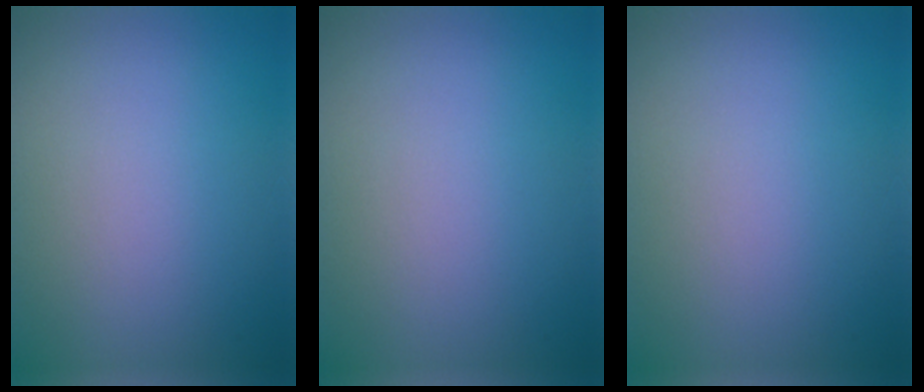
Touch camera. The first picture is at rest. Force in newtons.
{"total": 0.0}
{"total": 0.0}